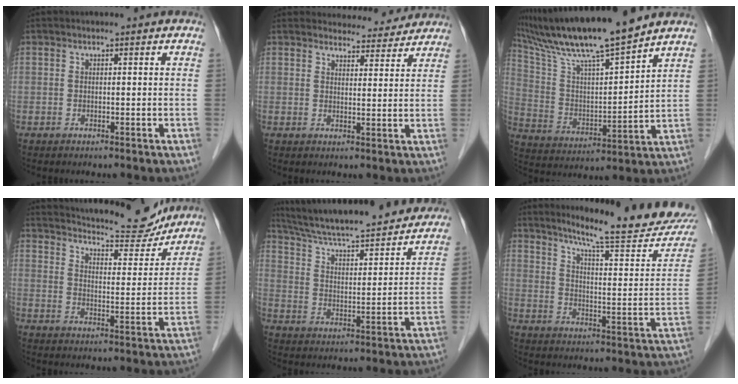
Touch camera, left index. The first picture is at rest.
{"total": 7.8, "force": [7.5, 2.0, 0.6], "torque": [0.007, 0.001, 0.080]}
{"total": 17.6, "force": [15.1, 0.0, 9.0], "torque": [-0.169, 0.008, 0.268]}
{"total": 18.0, "force": [16.6, 3.3, 6.1], "torque": [-0.093, -0.006, 0.223]}
{"total": 26.7, "force": [24.0, 3.4, 11.3], "torque": [-0.186, -0.010, 0.333]}
{"total": 20.9, "force": [18.4, 1.3, 9.9], "torque": [-0.136, -0.057, 0.234]}